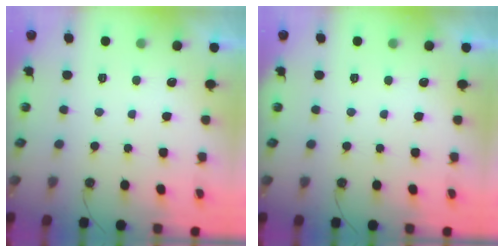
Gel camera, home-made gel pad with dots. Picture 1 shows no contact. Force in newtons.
{"total": 0.0}